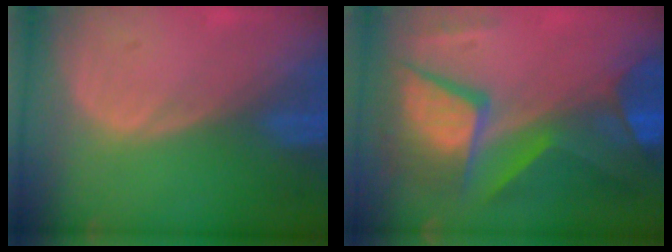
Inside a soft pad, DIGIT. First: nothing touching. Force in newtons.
{"total": 11.9, "press": 11.8, "slide": 1.1}